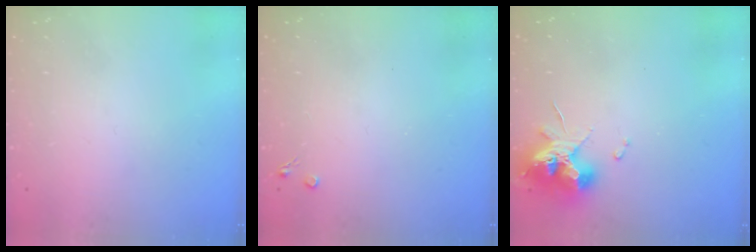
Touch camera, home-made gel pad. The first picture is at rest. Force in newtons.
{"total": 2.6, "press": 2.5, "slide": 0.4}
{"total": 10.8, "press": 10.7, "slide": 1.4}